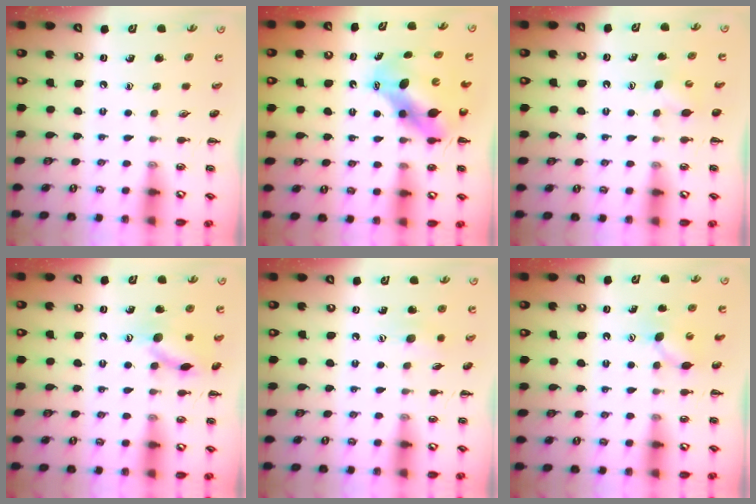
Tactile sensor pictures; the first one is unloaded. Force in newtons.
{"total": 6.9, "press": 6.7, "slide": 1.3}
{"total": 2.9, "press": 2.9, "slide": 0.6}
{"total": 11.6, "press": 11.6, "slide": 0.8}
{"total": 6.3, "press": 6.3, "slide": 1.0}
{"total": 4.7, "press": 4.5, "slide": 1.4}